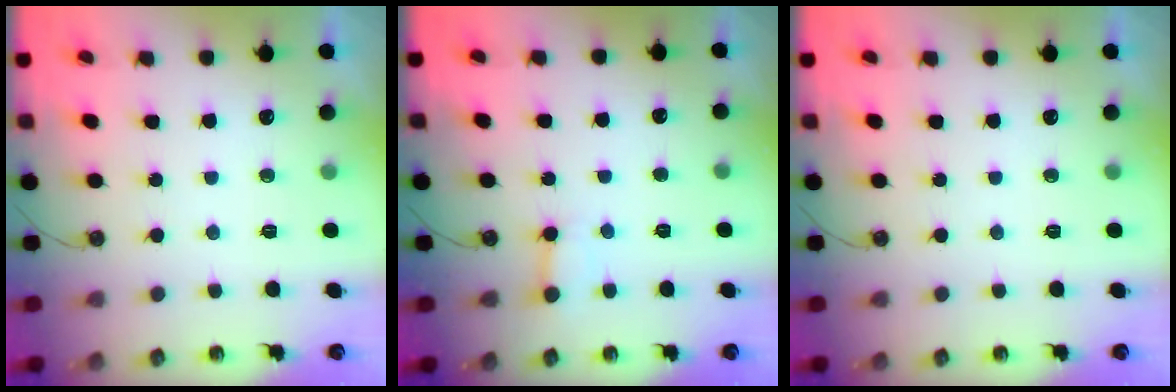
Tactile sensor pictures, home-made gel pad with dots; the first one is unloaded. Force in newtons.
{"total": 3.0, "press": 3.0, "slide": 0.4}
{"total": 0.0}